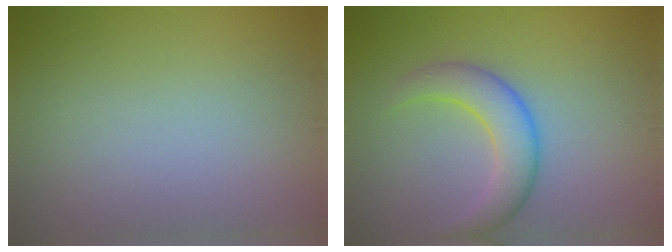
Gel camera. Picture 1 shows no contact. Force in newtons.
{"total": 4.3, "press": 4.3, "slide": 0.1}